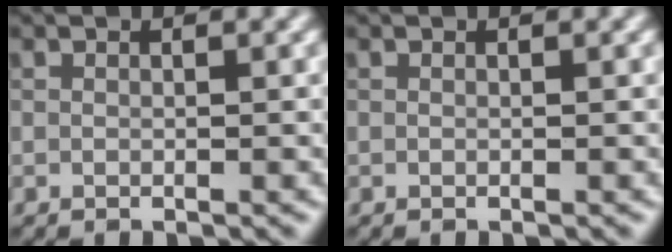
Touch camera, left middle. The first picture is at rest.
{"total": 0.0}